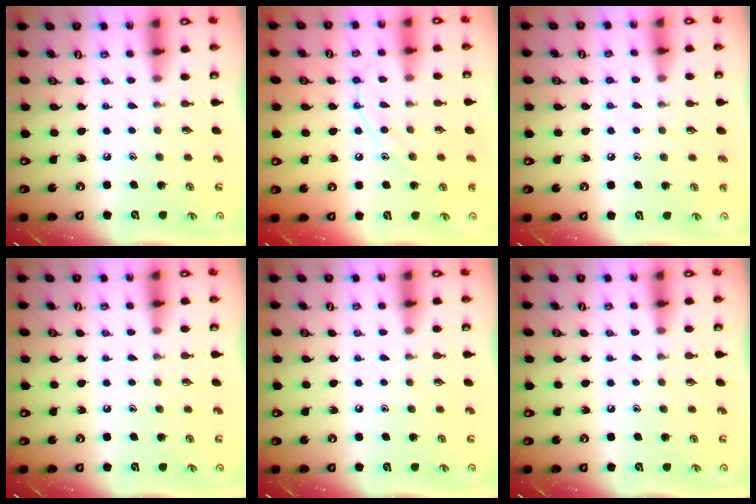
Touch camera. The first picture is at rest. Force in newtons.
{"total": 9.3, "press": 9.3, "slide": 0.4}
{"total": 6.8, "press": 6.8, "slide": 0.7}
{"total": 0.0}
{"total": 0.0}
{"total": 0.0}